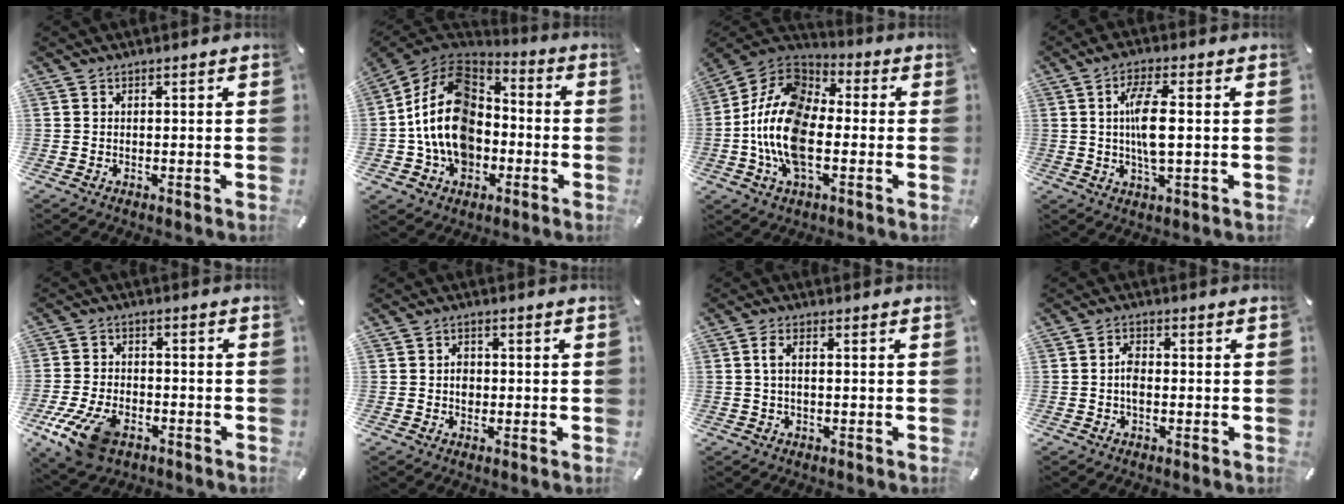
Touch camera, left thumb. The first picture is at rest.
{"total": 17.5, "force": [-3.2, 13.9, 10.2], "torque": [-0.225, 0.019, -0.061]}
{"total": 16.5, "force": [-4.2, 9.6, 12.8], "torque": [-0.289, 0.009, -0.084]}
{"total": 8.5, "force": [0.6, 2.4, 8.1], "torque": [-0.172, -0.005, 0.003]}
{"total": 12.1, "force": [-6.5, 6.9, 7.5], "torque": [-0.158, 0.024, -0.117]}
{"total": 2.6, "force": [-0.2, 2.2, 1.4], "torque": [-0.020, 0.004, -0.009]}
{"total": 2.9, "force": [0.0, 1.2, 2.6], "torque": [-0.056, 0.002, -0.004]}
{"total": 3.3, "force": [-0.6, 1.8, 2.7], "torque": [-0.052, 0.006, -0.011]}